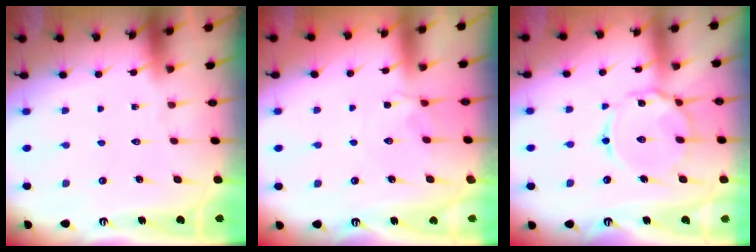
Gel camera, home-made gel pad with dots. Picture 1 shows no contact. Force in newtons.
{"total": 2.7, "press": 2.6, "slide": 0.6}
{"total": 10.0, "press": 10.0, "slide": 0.7}